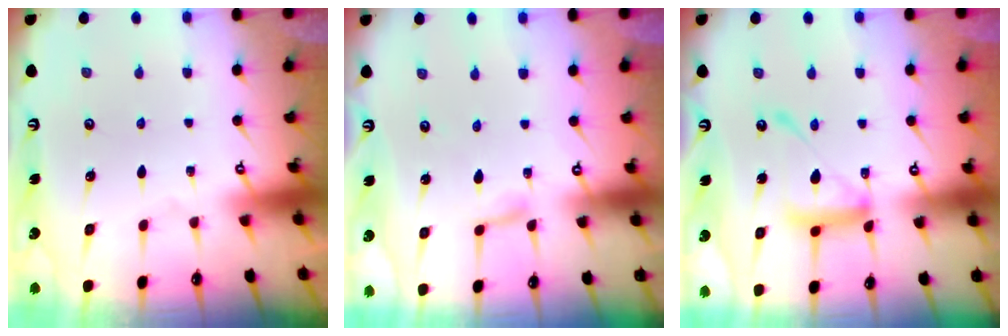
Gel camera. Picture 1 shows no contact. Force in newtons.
{"total": 1.9, "press": 1.9, "slide": 0.1}
{"total": 14.8, "press": 14.8, "slide": 1.3}